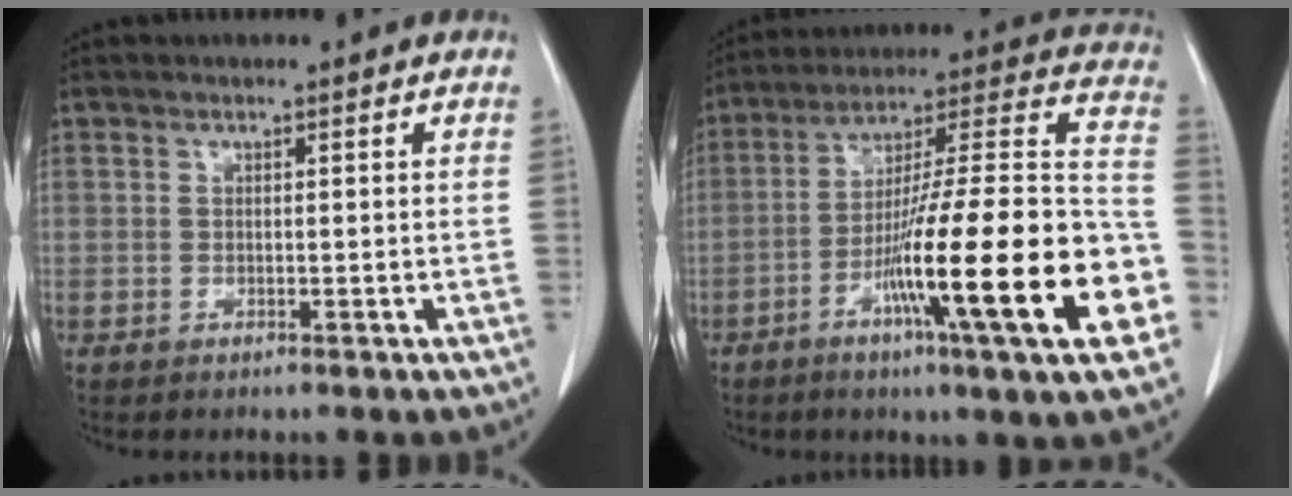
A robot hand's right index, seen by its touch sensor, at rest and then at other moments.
{"total": 27.0, "force": [-9.0, 1.0, 25.5], "torque": [-0.332, -0.012, -0.150]}